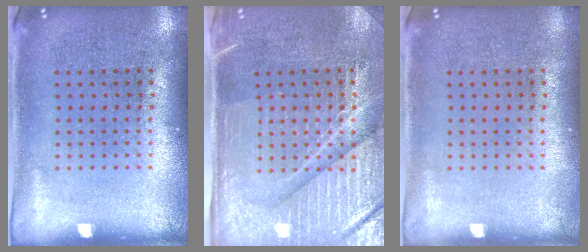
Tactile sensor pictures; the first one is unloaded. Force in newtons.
{"total": 4.4, "press": 4.0, "slide": 2.0}
{"total": 0.0}